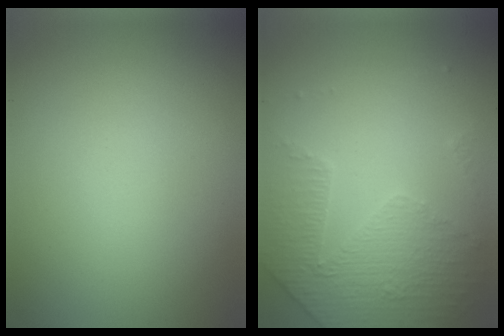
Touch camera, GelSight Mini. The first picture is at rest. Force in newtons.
{"total": 4.8, "press": 3.2, "slide": 3.5}